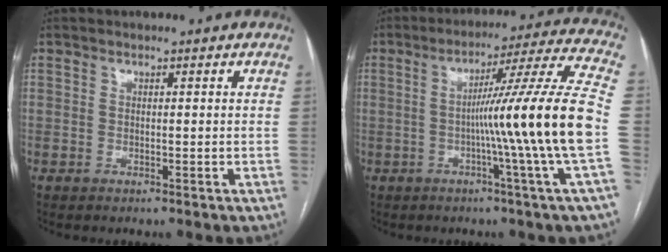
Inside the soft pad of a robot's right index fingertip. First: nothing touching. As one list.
[{"total": 16.4, "force": [-2.5, -3.5, 15.8], "torque": [-0.232, -0.007, -0.048]}]